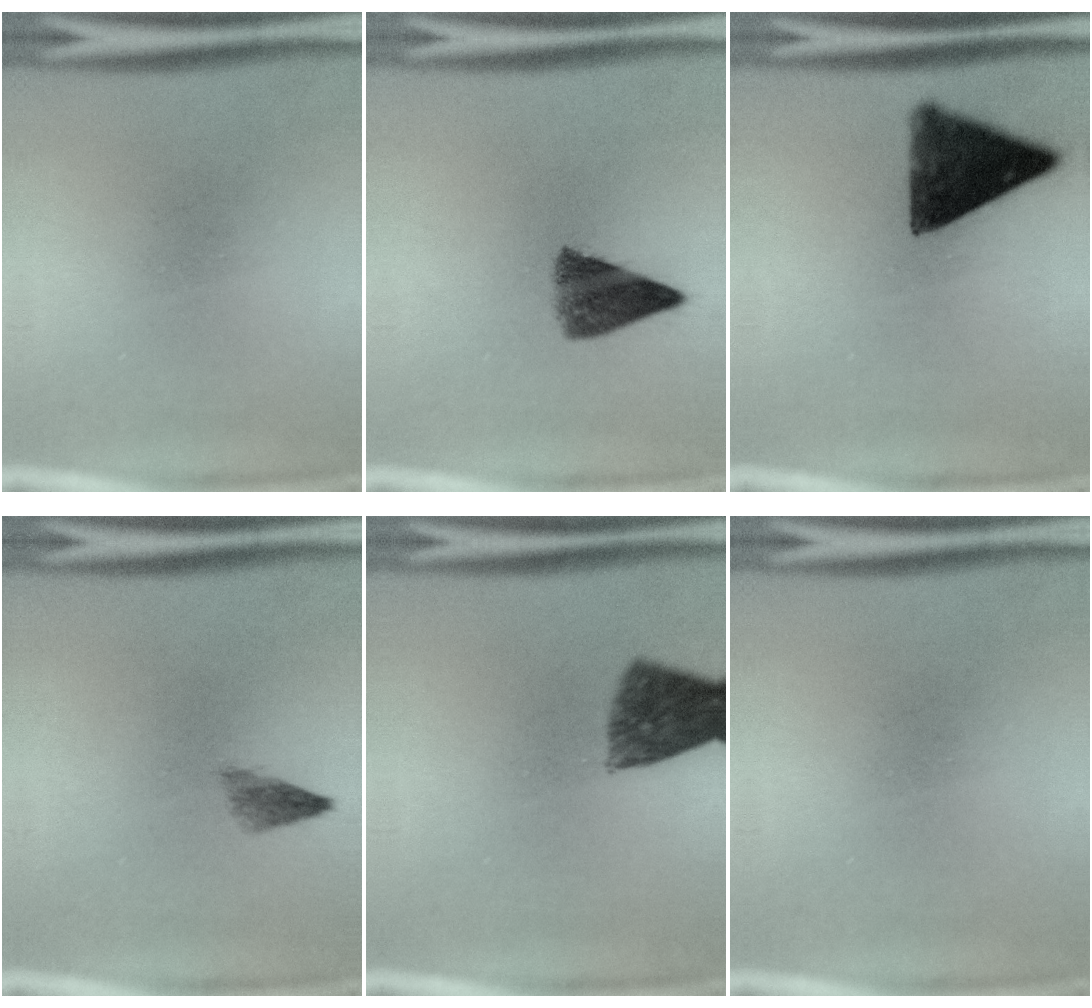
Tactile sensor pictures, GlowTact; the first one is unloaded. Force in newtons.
{"total": 6.8}
{"total": 11.5}
{"total": 1.9}
{"total": 8.3}
{"total": 0.0}